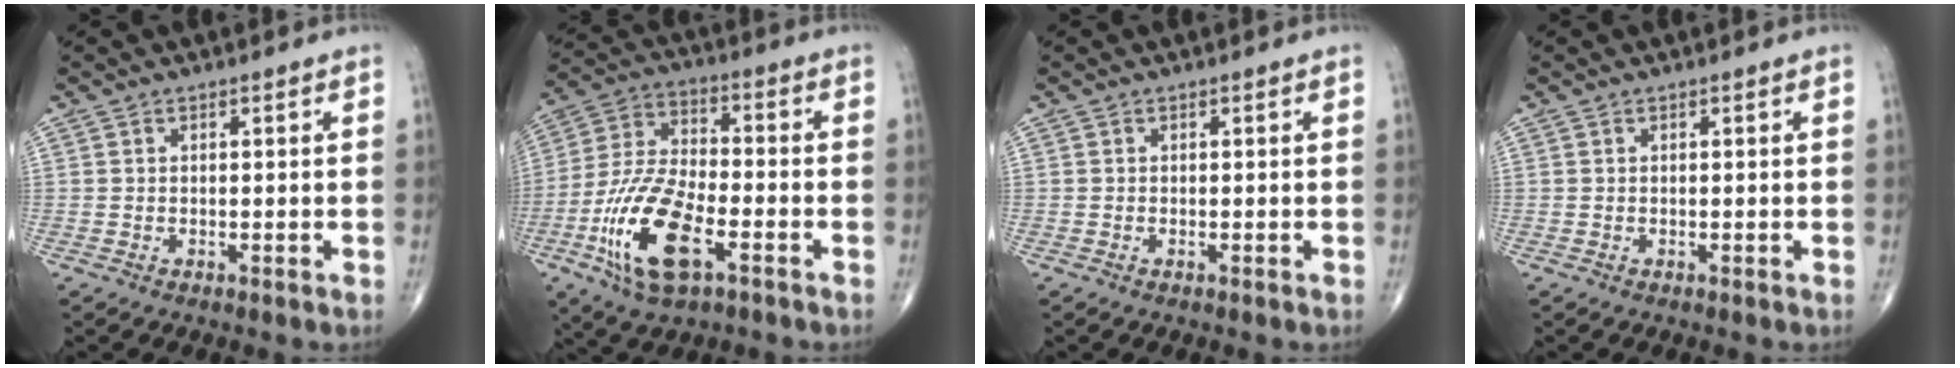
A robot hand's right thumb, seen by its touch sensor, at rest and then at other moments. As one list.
[{"total": 17.2, "force": [-6.9, 7.3, 13.9], "torque": [-0.282, 0.021, -0.127]}, {"total": 0.0}, {"total": 0.0}]